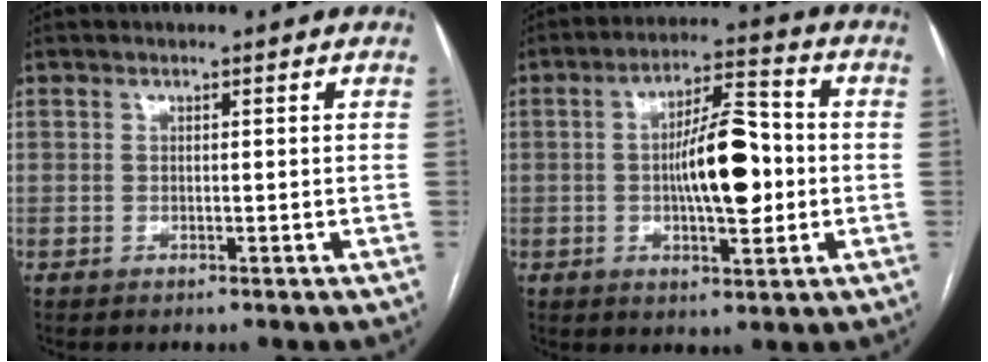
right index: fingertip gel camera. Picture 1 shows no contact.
{"total": 10.9, "force": [-0.6, 3.1, 10.5], "torque": [-0.177, 0.016, -0.008]}